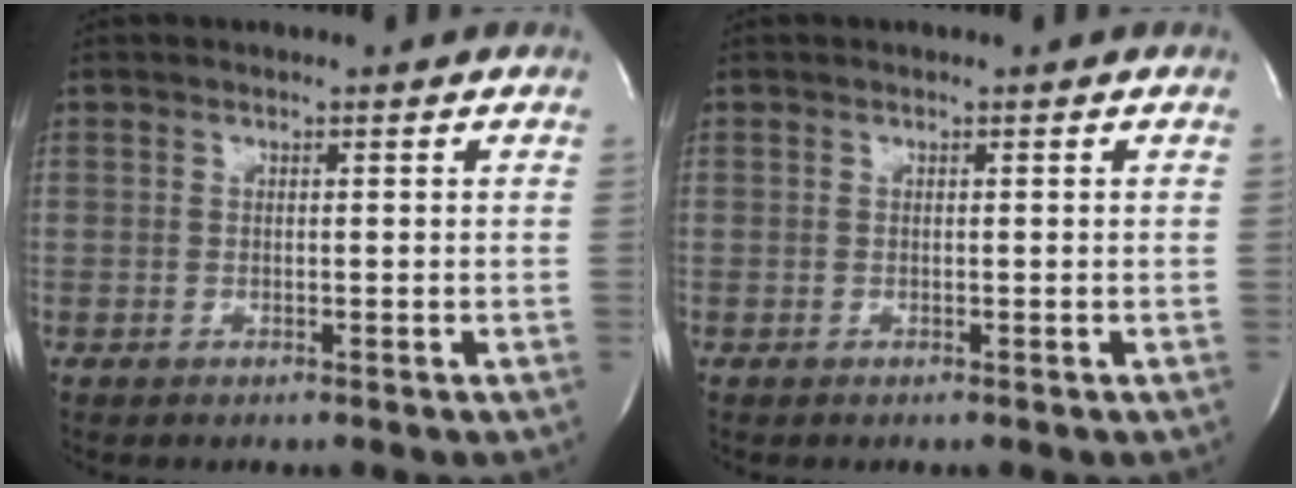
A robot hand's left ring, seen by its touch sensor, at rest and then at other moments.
{"total": 0.0}